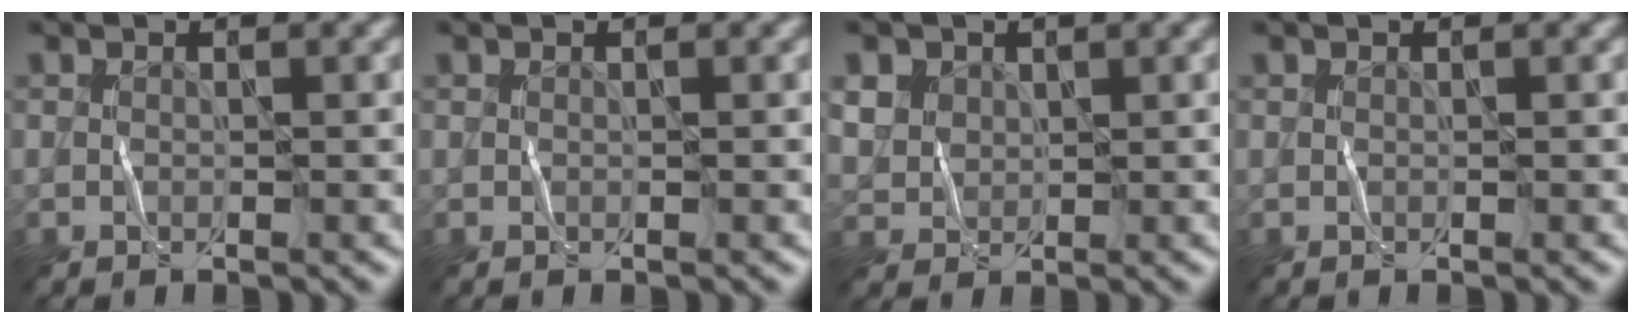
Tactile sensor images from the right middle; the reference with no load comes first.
{"total": 0.0}
{"total": 3.3, "force": [1.8, 2.7, 0.8], "torque": [-0.052, 0.005, 0.038]}
{"total": 0.0}